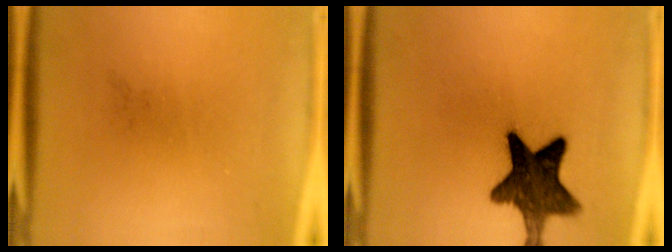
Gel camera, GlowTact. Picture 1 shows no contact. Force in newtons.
{"total": 12.3}